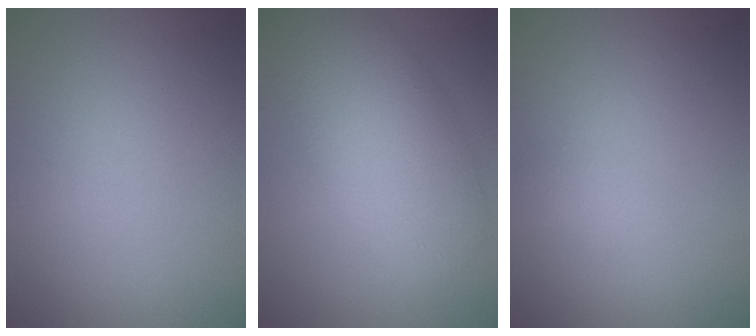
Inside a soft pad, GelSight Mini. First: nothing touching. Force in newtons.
{"total": 7.5, "press": 7.5, "slide": 0.3}
{"total": 0.8, "press": 0.8, "slide": 0.0}